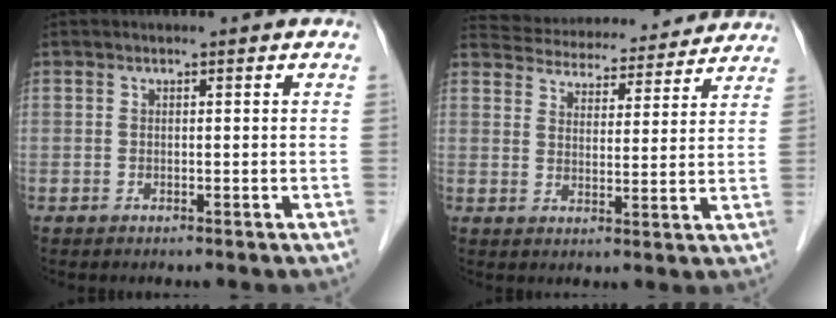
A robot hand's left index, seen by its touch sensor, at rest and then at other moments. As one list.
[{"total": 20.7, "force": [19.3, 5.5, 5.0], "torque": [-0.081, 0.018, 0.256]}]